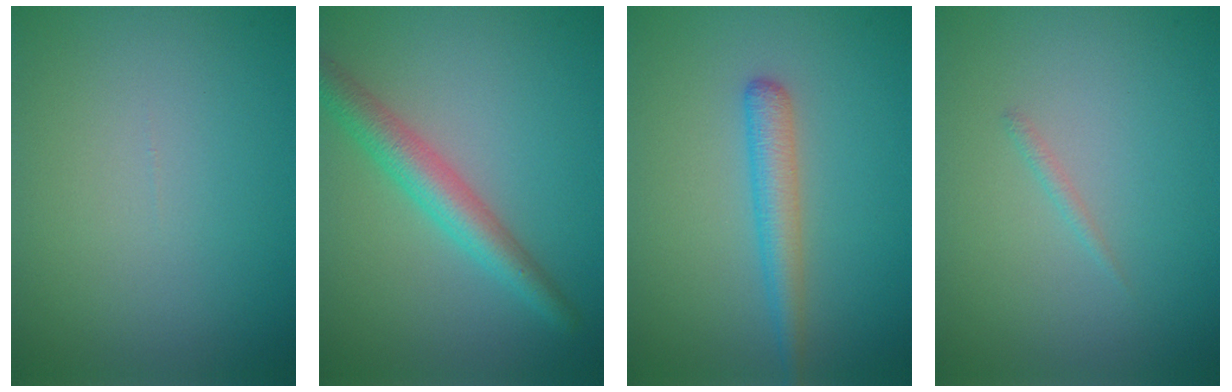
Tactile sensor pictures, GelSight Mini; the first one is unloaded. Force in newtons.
{"total": 3.9, "press": 3.9, "slide": 0.1}
{"total": 2.7, "press": 2.7, "slide": 0.1}
{"total": 0.6, "press": 0.6, "slide": 0.1}